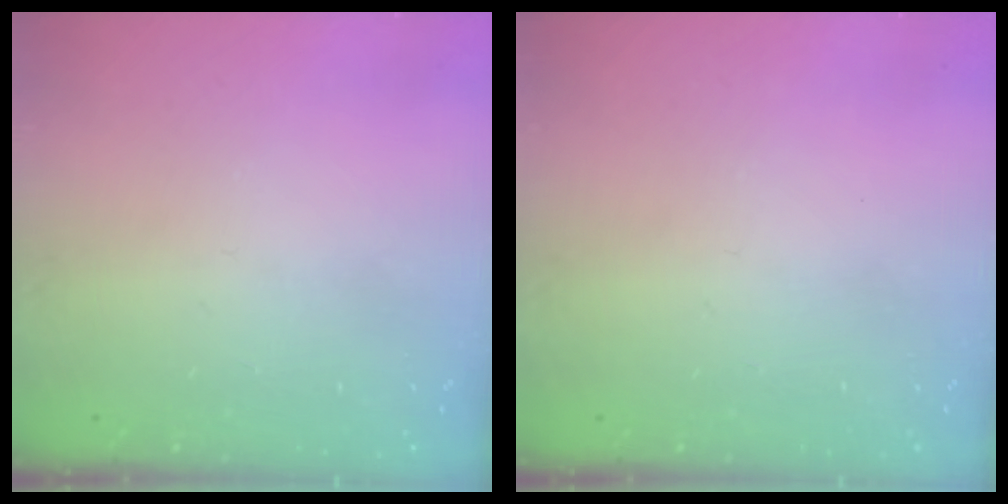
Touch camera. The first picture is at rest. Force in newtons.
{"total": 0.0}